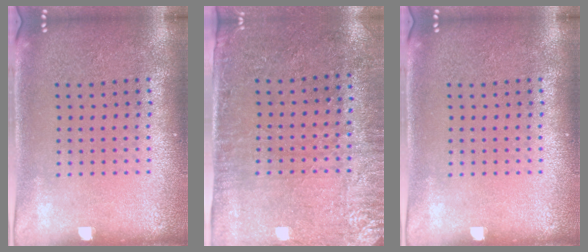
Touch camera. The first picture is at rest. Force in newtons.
{"total": 2.9, "press": 2.5, "slide": 1.5}
{"total": 0.0}